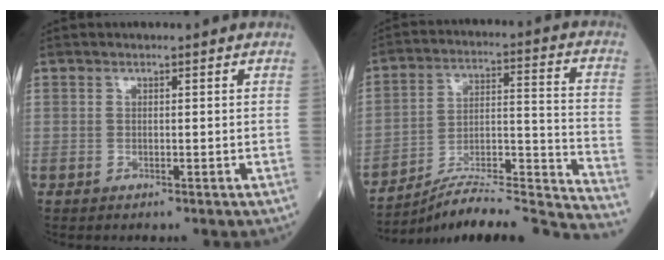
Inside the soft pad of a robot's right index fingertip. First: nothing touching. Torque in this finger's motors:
{"motor_torque": [-0.16, -0.15, 0.26, 0.06]}